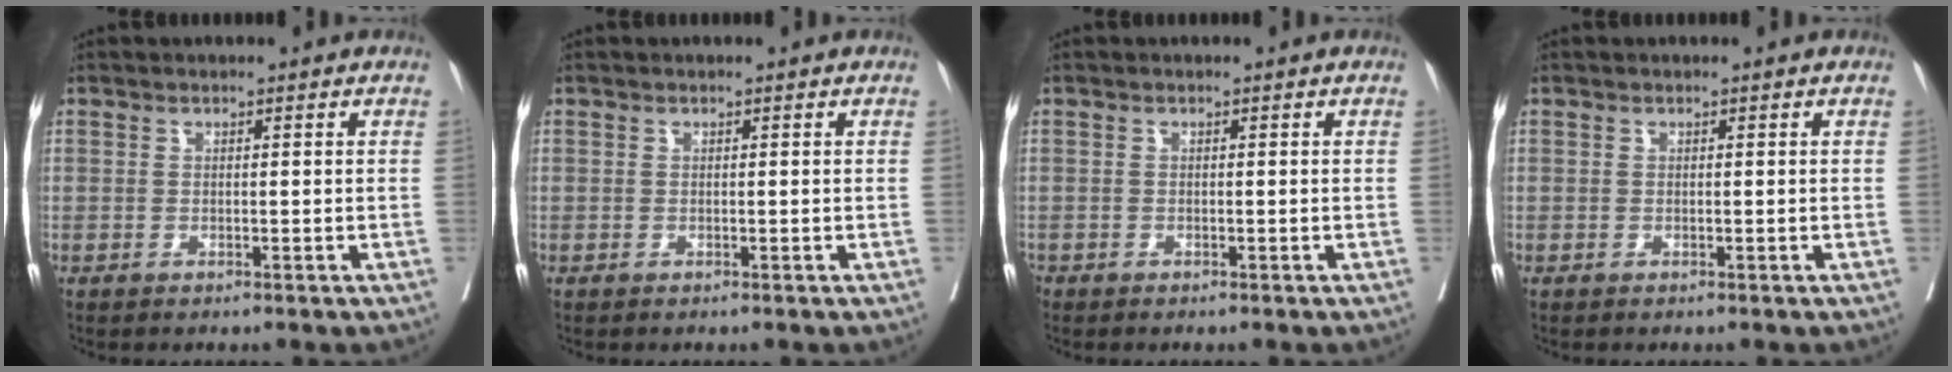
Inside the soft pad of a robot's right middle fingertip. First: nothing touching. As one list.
[{"total": 0.0}, {"total": 0.5, "force": [-0.4, 0.3, 0.0], "torque": [-0.005, 0.001, -0.012]}, {"total": 0.0}]